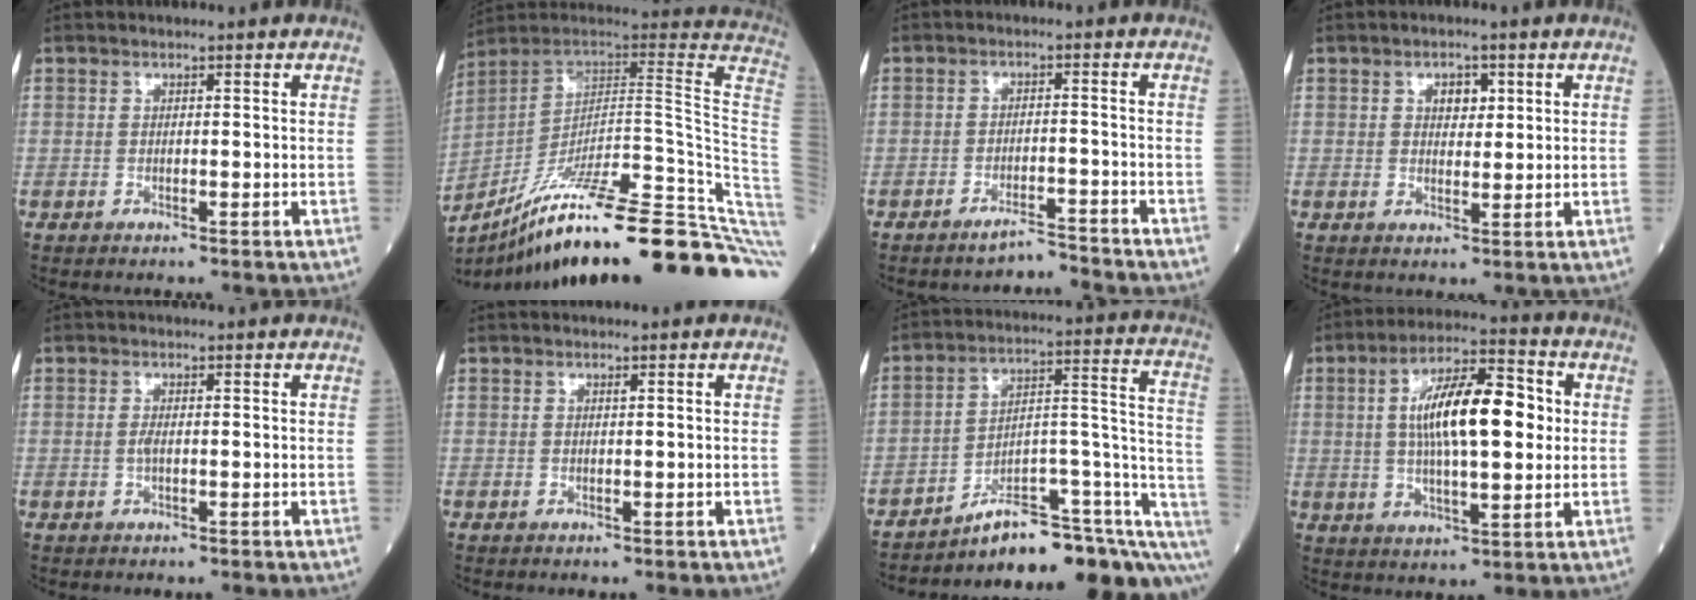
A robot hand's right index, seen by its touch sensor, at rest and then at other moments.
{"total": 34.4, "force": [-23.3, 0.9, 25.3], "torque": [-0.228, -0.018, -0.341]}
{"total": 3.3, "force": [-3.3, -0.6, -0.1], "torque": [0.006, -0.010, -0.052]}
{"total": 2.9, "force": [1.1, 1.7, 2.0], "torque": [-0.026, 0.003, 0.017]}
{"total": 0.0}
{"total": 0.0}
{"total": 17.6, "force": [-12.9, 4.7, 11.0], "torque": [-0.079, 0.081, -0.176]}
{"total": 13.9, "force": [1.9, 3.9, 13.2], "torque": [-0.233, 0.025, 0.028]}